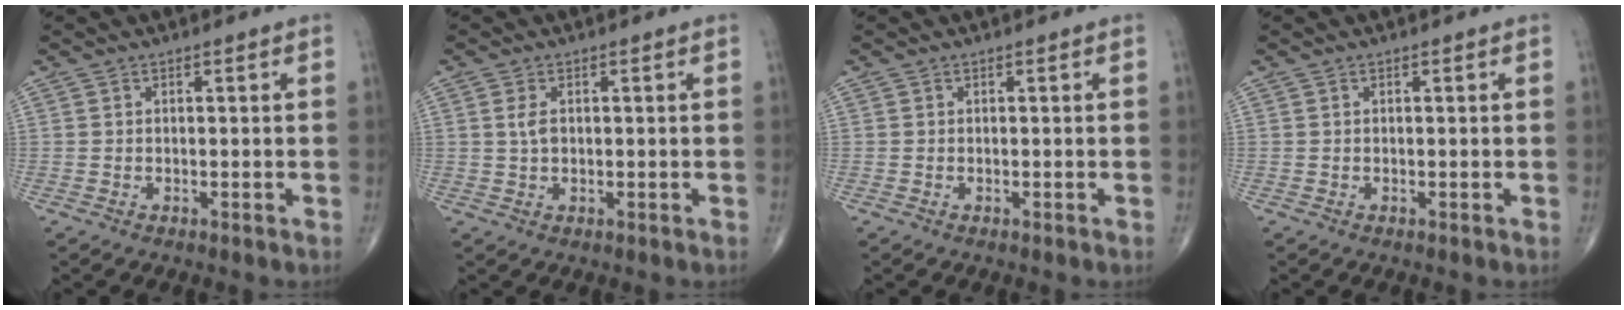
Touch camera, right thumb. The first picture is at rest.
{"total": 2.3, "force": [0.5, 1.3, 1.8], "torque": [-0.037, 0.001, 0.010]}
{"total": 0.0}
{"total": 0.0}